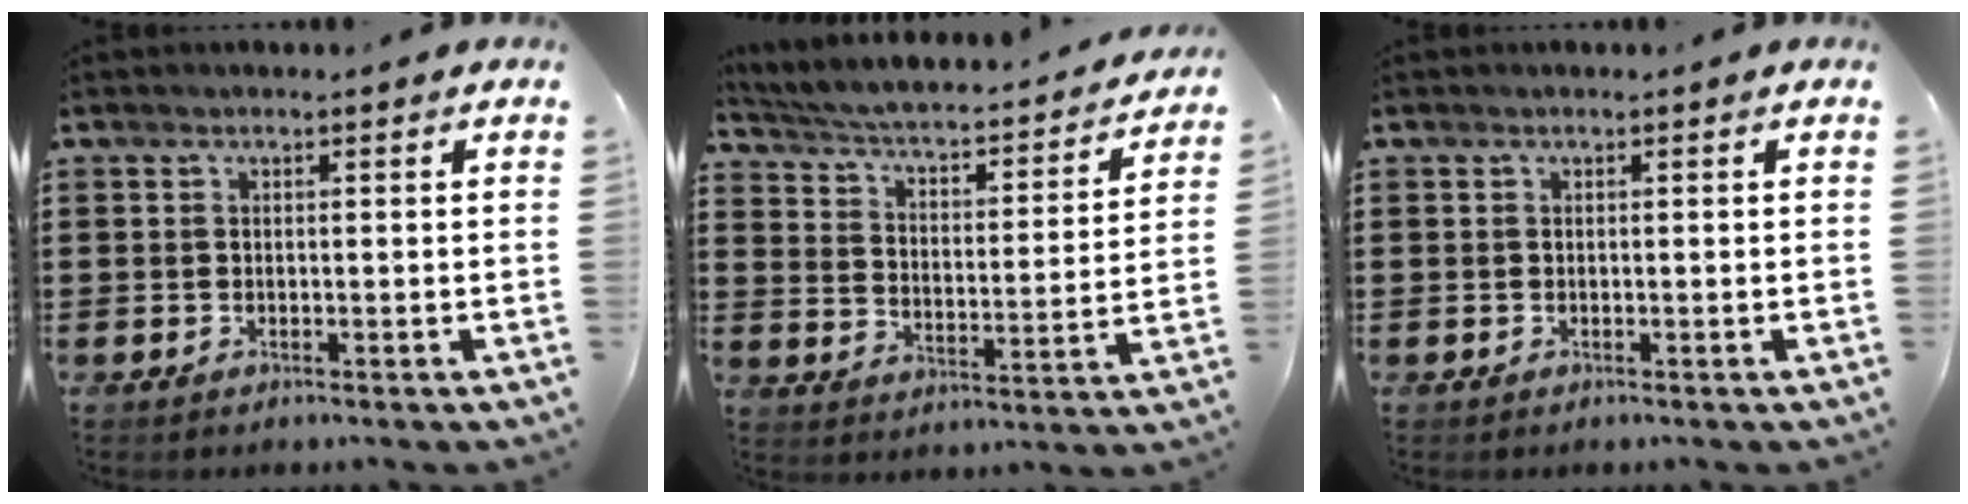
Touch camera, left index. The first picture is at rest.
{"total": 2.9, "force": [2.5, 0.4, 1.4], "torque": [-0.046, -0.030, 0.030]}
{"total": 0.0}